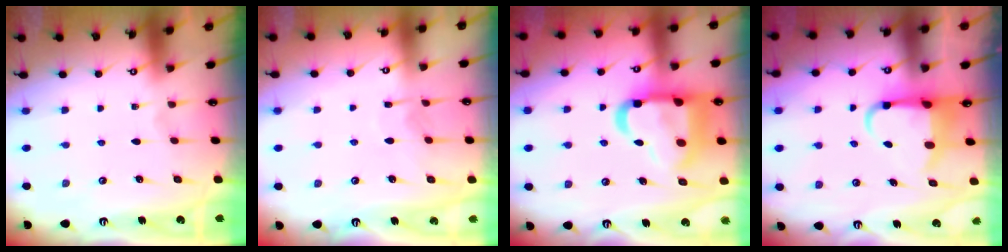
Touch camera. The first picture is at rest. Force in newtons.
{"total": 5.4, "press": 5.4, "slide": 0.6}
{"total": 20.9, "press": 20.8, "slide": 2.2}
{"total": 5.9, "press": 5.8, "slide": 1.1}